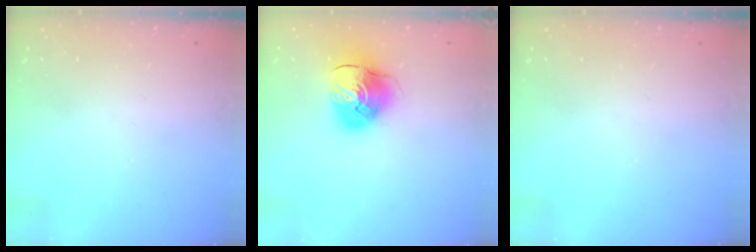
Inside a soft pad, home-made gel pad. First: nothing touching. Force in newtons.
{"total": 9.1, "press": 9.0, "slide": 1.2}
{"total": 0.0}